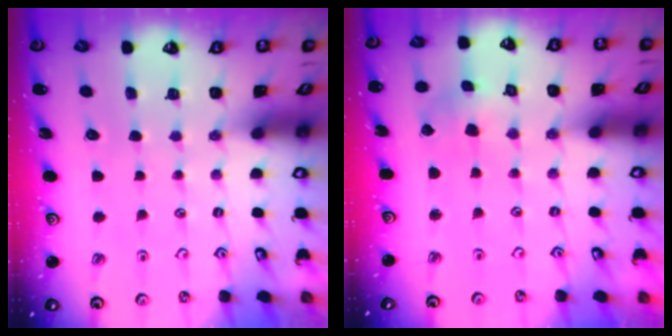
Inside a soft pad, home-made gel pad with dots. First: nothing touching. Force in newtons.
{"total": 2.6, "press": 2.6, "slide": 0.3}